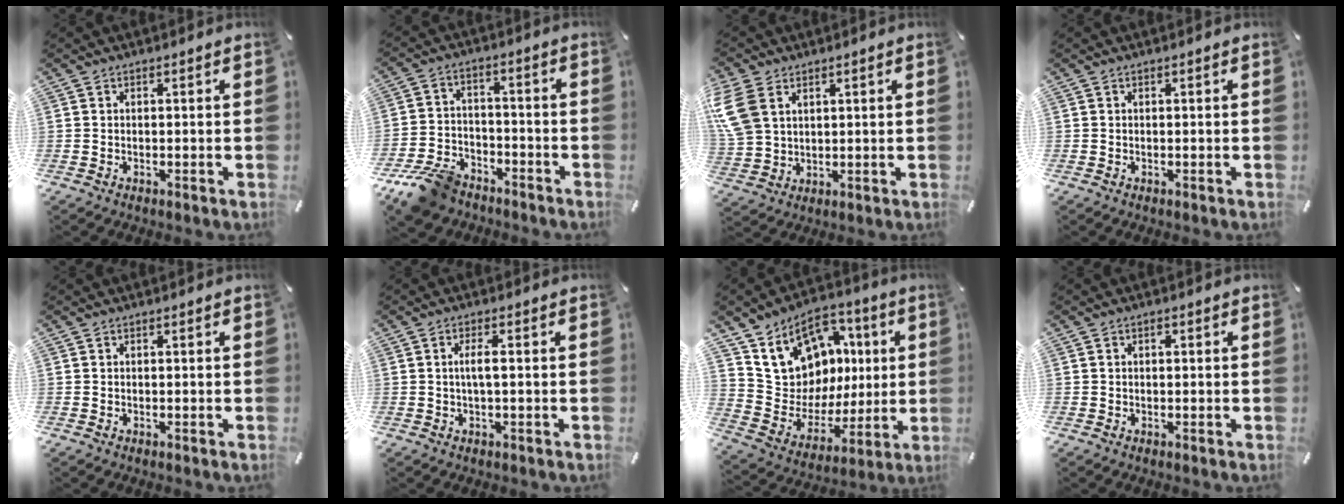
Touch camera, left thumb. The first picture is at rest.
{"total": 11.4, "force": [-8.4, 6.3, 4.4], "torque": [-0.080, 0.055, -0.154]}
{"total": 9.6, "force": [3.9, 7.2, 5.0], "torque": [-0.139, -0.002, 0.076]}
{"total": 0.0}
{"total": 0.0}
{"total": 3.8, "force": [0.1, 0.7, 3.7], "torque": [-0.070, 0.000, -0.001]}
{"total": 13.6, "force": [6.2, 11.5, 3.8], "torque": [-0.070, -0.055, 0.127]}
{"total": 1.0, "force": [0.1, 0.6, 0.7], "torque": [-0.015, 0.004, 0.001]}